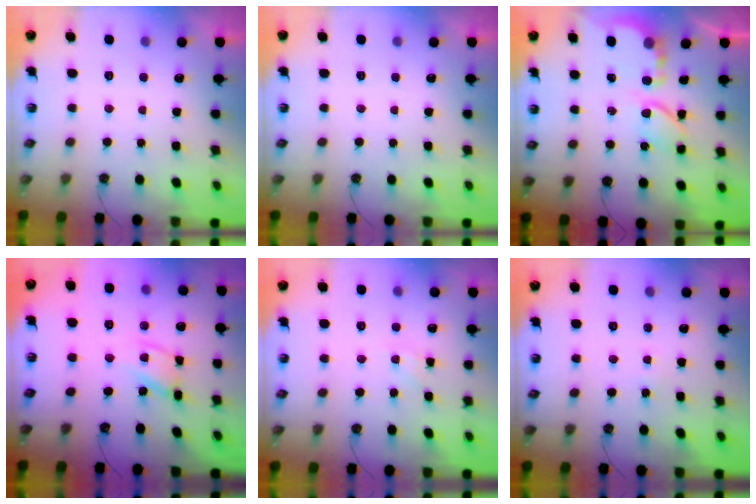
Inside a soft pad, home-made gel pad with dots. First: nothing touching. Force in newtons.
{"total": 0.0}
{"total": 5.5, "press": 5.5, "slide": 0.6}
{"total": 12.0, "press": 12.0, "slide": 0.8}
{"total": 2.8, "press": 2.8, "slide": 0.5}
{"total": 2.8, "press": 2.8, "slide": 0.3}